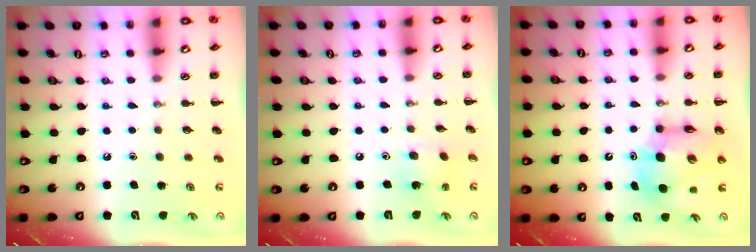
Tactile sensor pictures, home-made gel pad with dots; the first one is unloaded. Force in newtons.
{"total": 2.5, "press": 2.5, "slide": 0.6}
{"total": 10.5, "press": 10.0, "slide": 3.2}